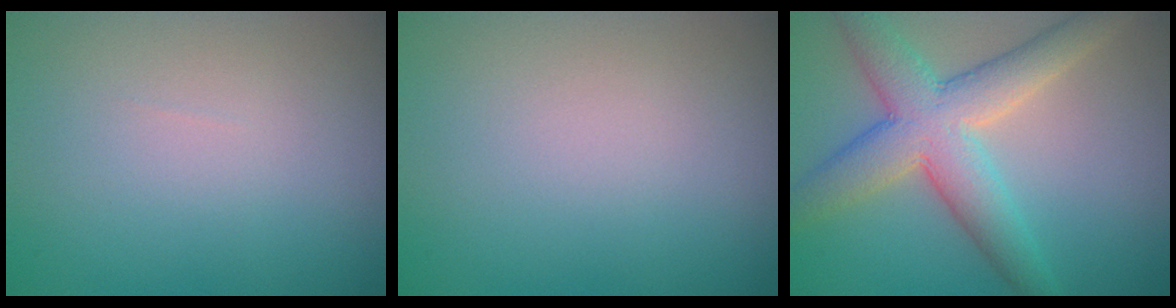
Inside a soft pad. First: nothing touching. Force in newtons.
{"total": 0.0}
{"total": 7.0, "press": 7.0, "slide": 0.2}